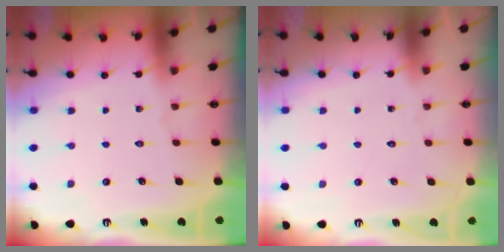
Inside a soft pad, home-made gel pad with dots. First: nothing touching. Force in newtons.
{"total": 1.6, "press": 1.6, "slide": 0.1}